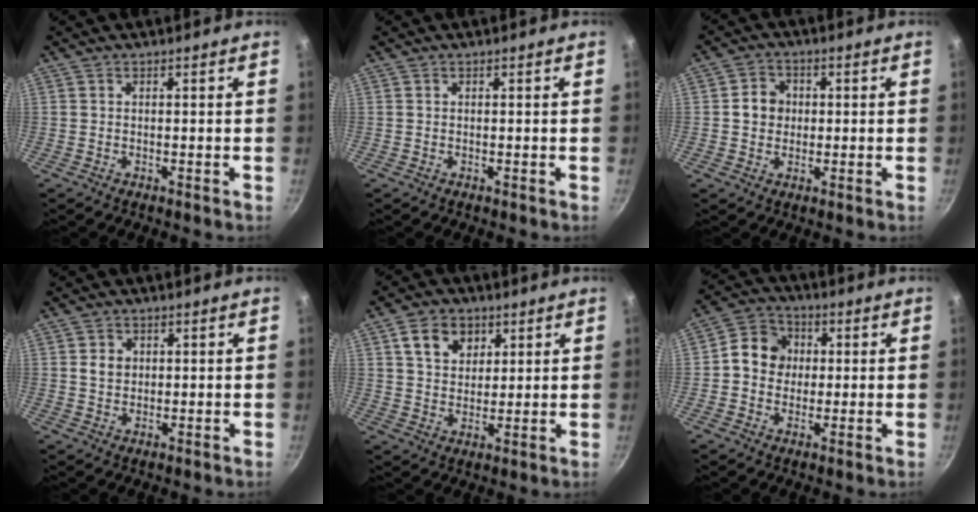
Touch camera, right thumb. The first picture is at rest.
{"total": 0.0}
{"total": 5.0, "force": [0.3, 4.5, 2.1], "torque": [-0.006, 0.006, -0.002]}
{"total": 3.1, "force": [0.6, 2.6, 1.6], "torque": [-0.015, 0.001, 0.011]}
{"total": 8.0, "force": [3.5, 6.0, 4.0], "torque": [-0.042, -0.006, 0.058]}
{"total": 8.7, "force": [0.7, 7.6, 4.1], "torque": [-0.036, 0.014, -0.009]}